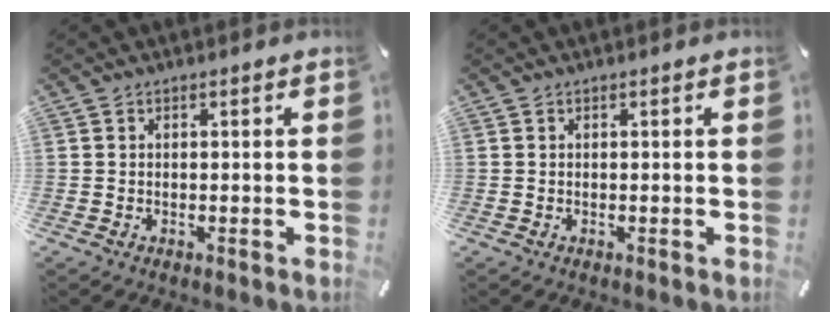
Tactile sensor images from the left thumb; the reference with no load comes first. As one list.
[{"total": 0.0}]